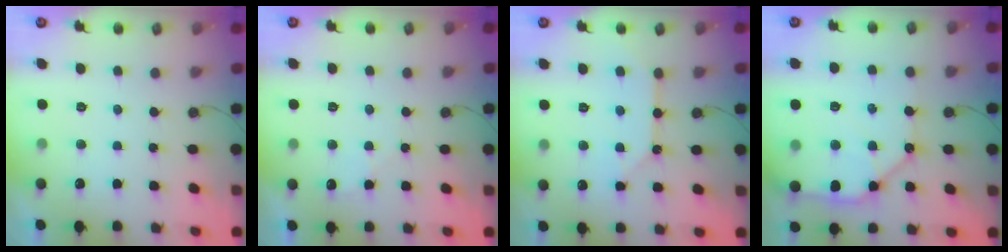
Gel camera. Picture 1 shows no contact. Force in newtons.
{"total": 5.2, "press": 5.1, "slide": 0.8}
{"total": 10.3, "press": 10.2, "slide": 1.2}
{"total": 13.6, "press": 13.5, "slide": 1.4}